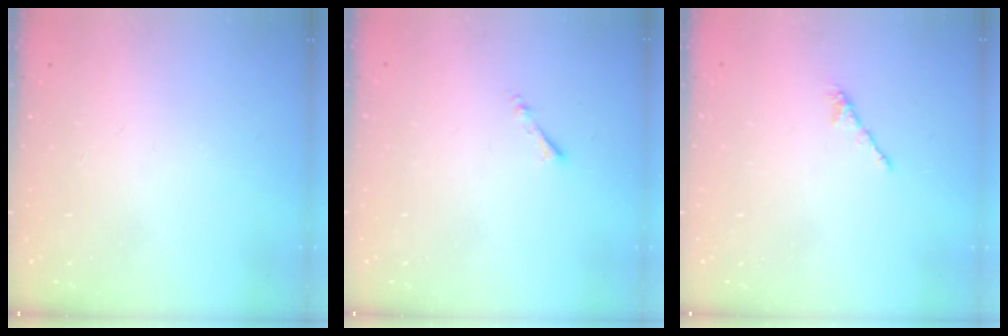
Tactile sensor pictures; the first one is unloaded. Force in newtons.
{"total": 1.3, "press": 1.2, "slide": 0.3}
{"total": 2.1, "press": 2.0, "slide": 0.7}